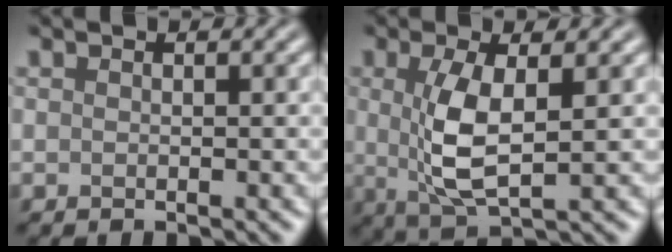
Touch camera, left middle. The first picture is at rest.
{"total": 5.1, "force": [0.6, 1.8, 4.8], "torque": [-0.107, -0.005, 0.015]}